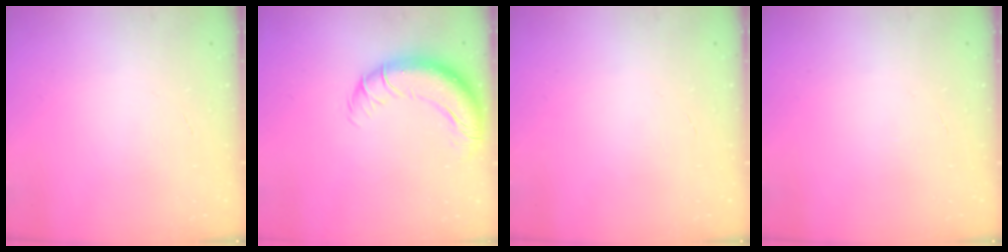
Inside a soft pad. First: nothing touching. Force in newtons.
{"total": 11.7, "press": 11.3, "slide": 2.9}
{"total": 0.0}
{"total": 0.0}